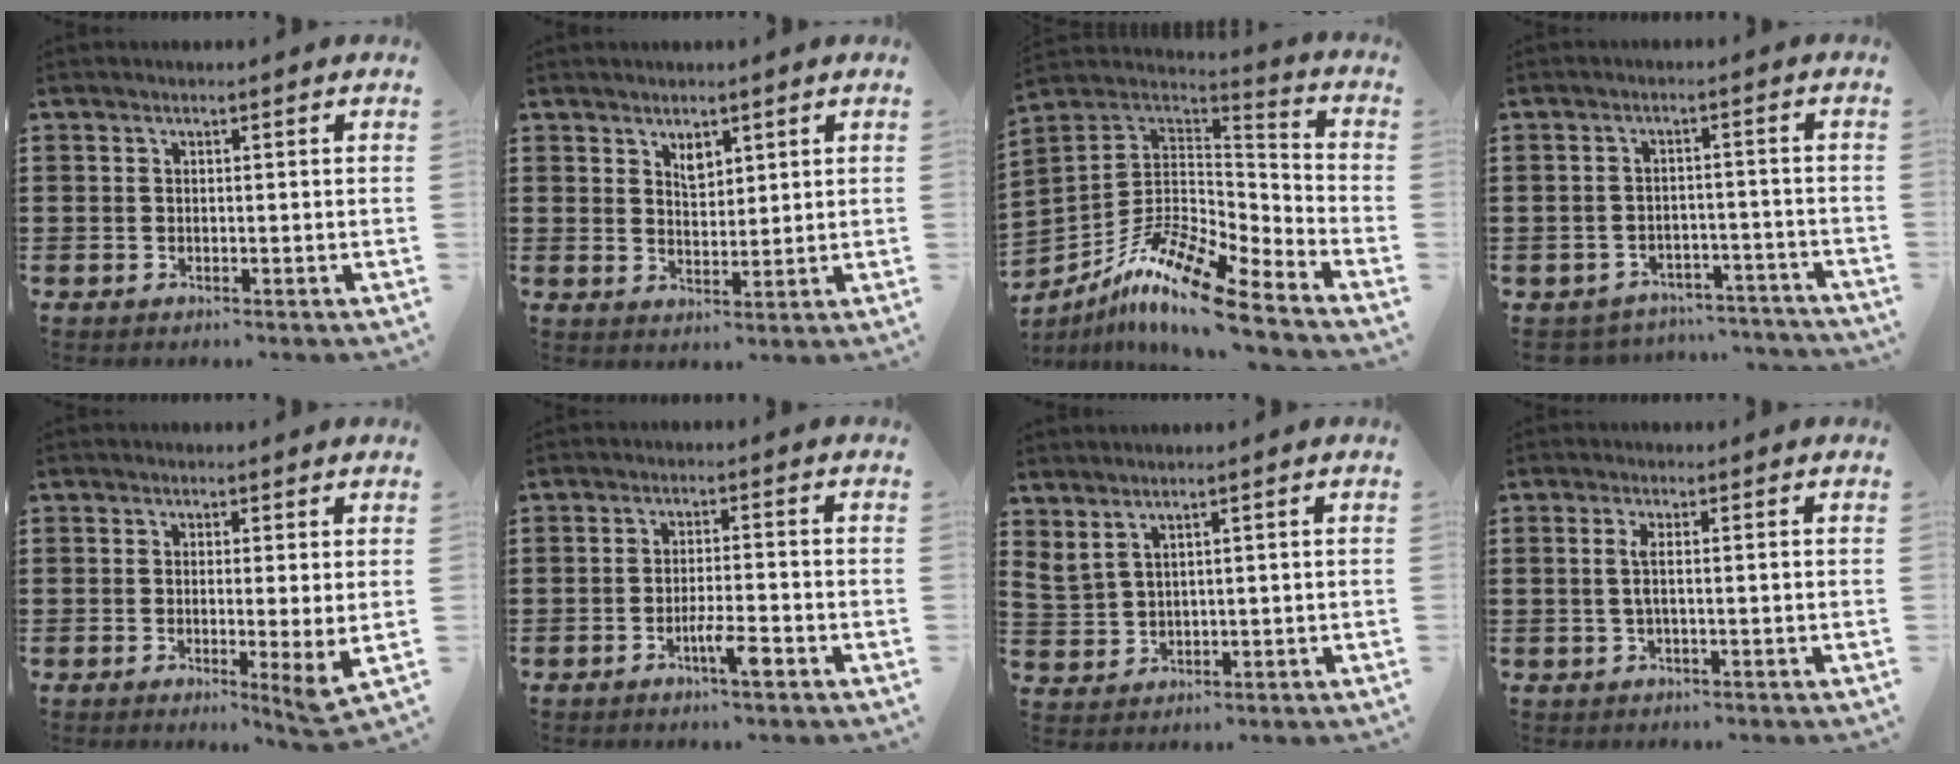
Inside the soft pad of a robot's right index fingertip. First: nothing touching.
{"total": 2.7, "force": [1.9, 1.5, 1.3], "torque": [-0.022, 0.000, 0.034]}
{"total": 13.1, "force": [-9.6, 2.7, 8.5], "torque": [-0.171, 0.013, -0.188]}
{"total": 3.4, "force": [-3.4, 0.6, 0.2], "torque": [-0.011, 0.002, -0.072]}
{"total": 3.2, "force": [-0.1, -0.2, 3.2], "torque": [-0.060, -0.014, 0.001]}
{"total": 4.5, "force": [-2.5, 0.6, 3.7], "torque": [-0.066, -0.001, -0.045]}
{"total": 2.0, "force": [1.8, 0.5, 0.7], "torque": [-0.023, 0.004, 0.035]}
{"total": 2.1, "force": [-0.2, 0.0, 2.1], "torque": [-0.041, -0.002, -0.005]}